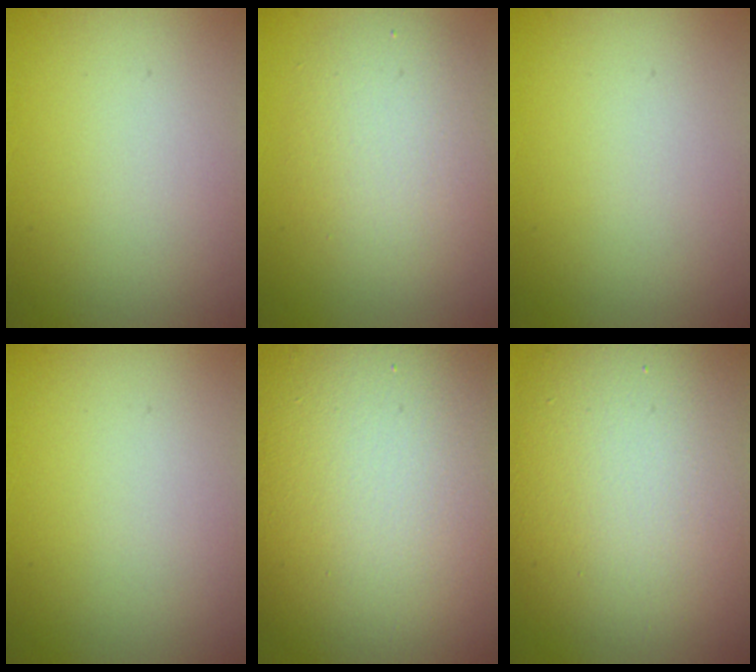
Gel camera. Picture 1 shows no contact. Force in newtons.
{"total": 4.5, "press": 4.5, "slide": 0.2}
{"total": 0.0}
{"total": 0.0}
{"total": 19.3, "press": 19.3, "slide": 0.3}
{"total": 13.1, "press": 13.1, "slide": 0.5}